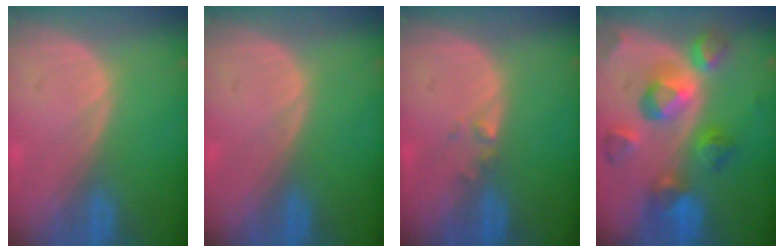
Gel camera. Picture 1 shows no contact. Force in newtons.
{"total": 0.0}
{"total": 1.3, "press": 1.0, "slide": 0.8}
{"total": 10.3, "press": 9.2, "slide": 4.7}